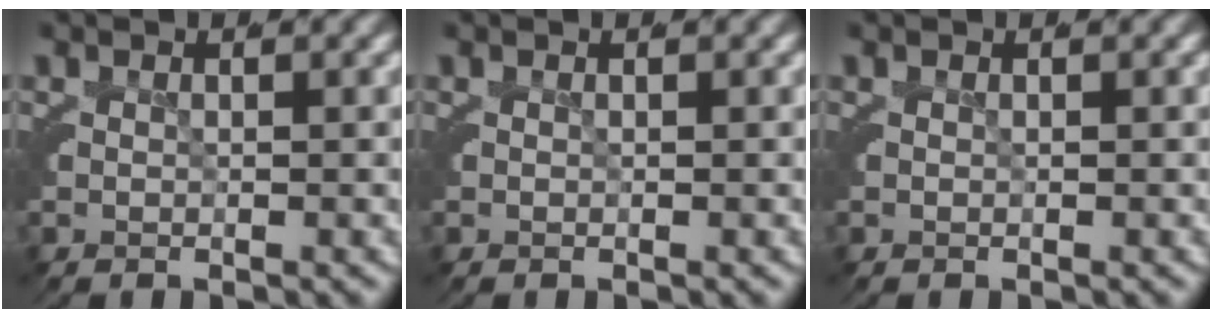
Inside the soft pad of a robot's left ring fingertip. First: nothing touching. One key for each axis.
{"total": 0.0}
{"total": 0.0}